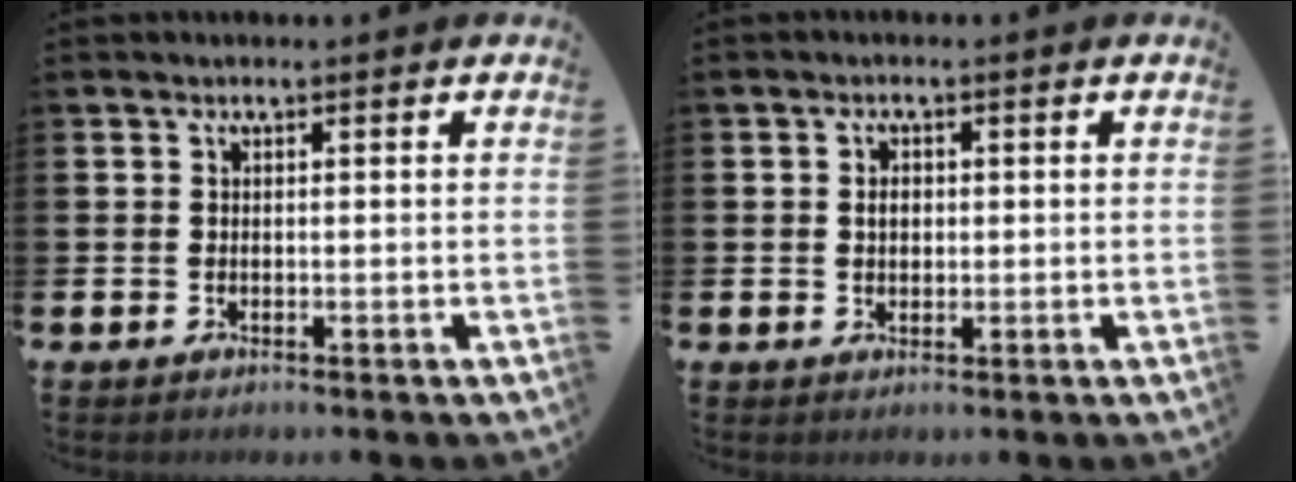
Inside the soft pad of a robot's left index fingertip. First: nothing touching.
{"total": 1.8, "force": [0.3, 1.3, 1.2], "torque": [-0.008, 0.003, 0.000]}